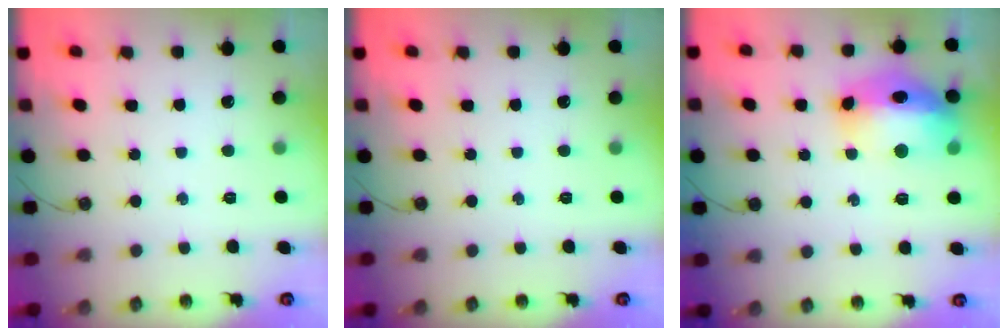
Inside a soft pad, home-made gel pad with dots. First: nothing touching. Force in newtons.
{"total": 0.0}
{"total": 16.4, "press": 16.3, "slide": 1.7}